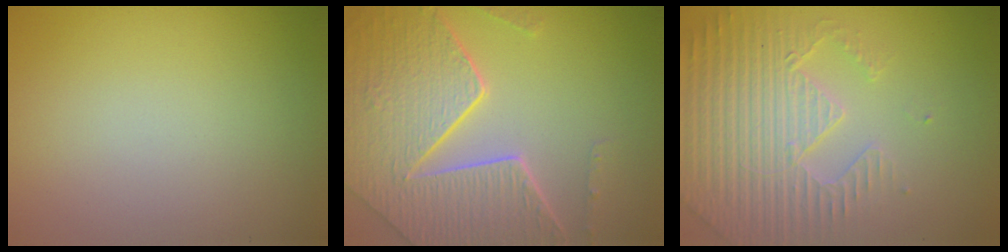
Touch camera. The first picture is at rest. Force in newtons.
{"total": 8.2, "press": 5.9, "slide": 5.7}
{"total": 4.5, "press": 4.5, "slide": 0.8}